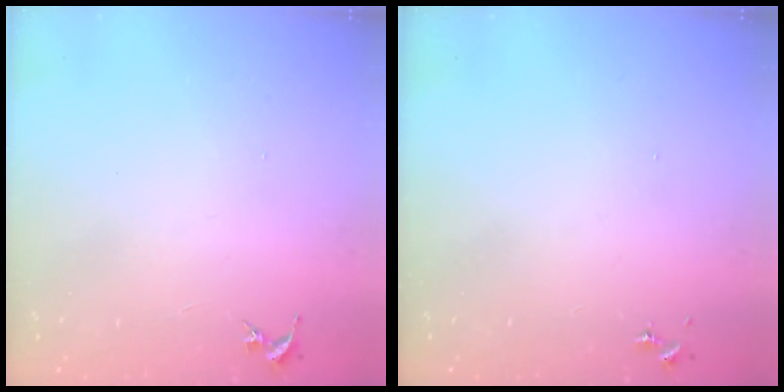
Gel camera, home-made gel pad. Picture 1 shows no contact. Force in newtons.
{"total": 0.0}